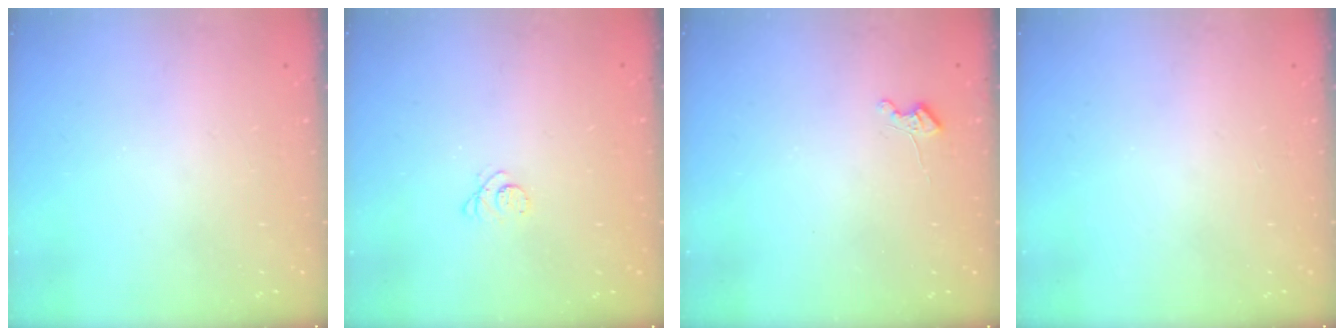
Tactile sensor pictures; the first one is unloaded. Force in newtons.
{"total": 2.6, "press": 2.5, "slide": 0.3}
{"total": 3.6, "press": 3.5, "slide": 0.6}
{"total": 0.0}